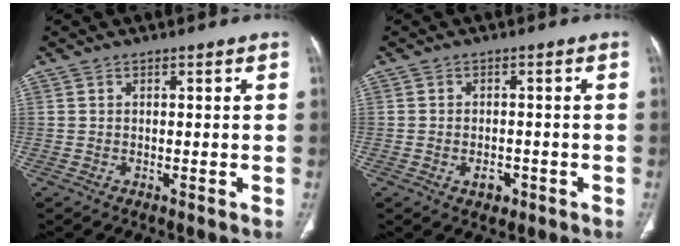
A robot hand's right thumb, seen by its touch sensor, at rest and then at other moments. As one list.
[{"total": 2.9, "force": [-1.2, 2.0, 1.7], "torque": [-0.017, 0.007, -0.011]}]